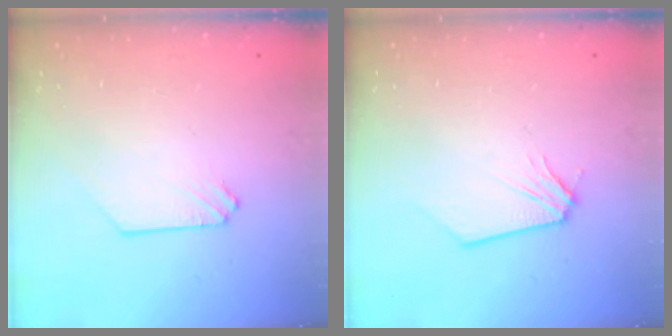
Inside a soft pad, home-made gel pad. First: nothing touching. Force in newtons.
{"total": 0.0}